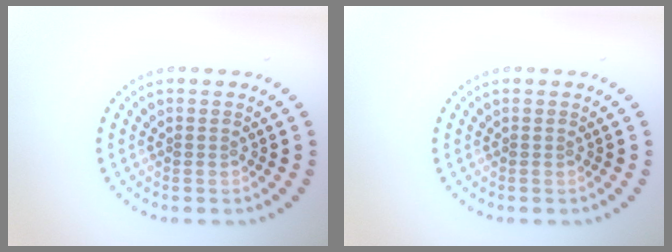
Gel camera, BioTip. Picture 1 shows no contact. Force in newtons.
{"total": 0.0}